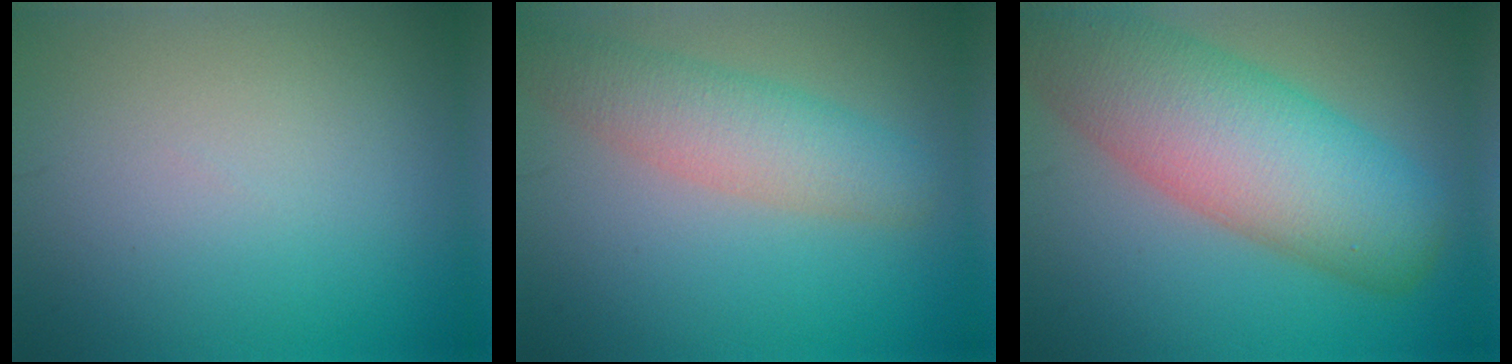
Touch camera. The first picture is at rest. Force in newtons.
{"total": 4.7, "press": 4.6, "slide": 0.3}
{"total": 10.9, "press": 10.9, "slide": 0.8}